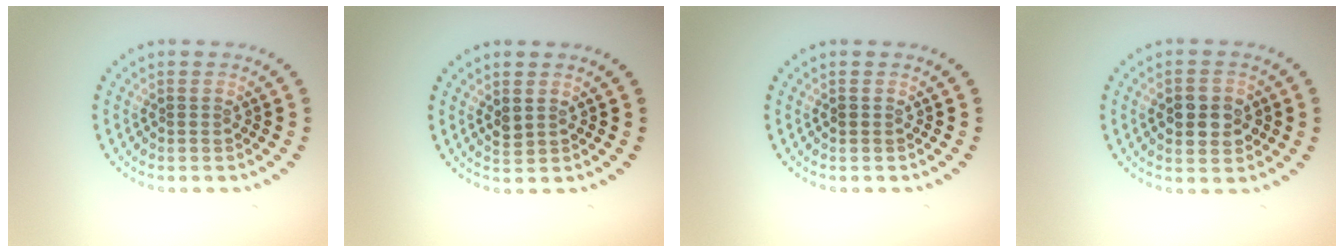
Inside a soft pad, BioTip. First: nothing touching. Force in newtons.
{"total": 1.0, "press": 1.0, "slide": 0.3}
{"total": 0.6, "press": 0.5, "slide": 0.2}
{"total": 3.1, "press": 3.1, "slide": 0.3}